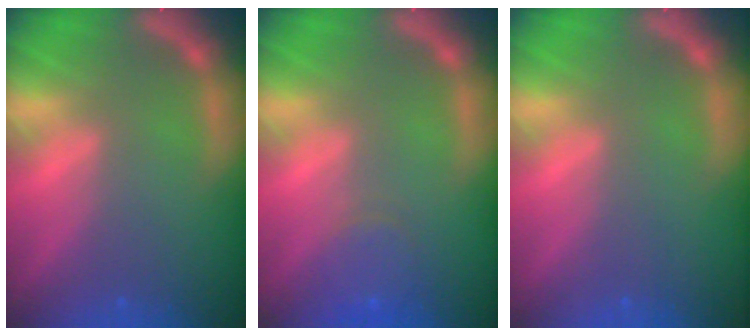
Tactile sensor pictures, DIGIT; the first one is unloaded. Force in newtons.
{"total": 3.0}
{"total": 0.0}